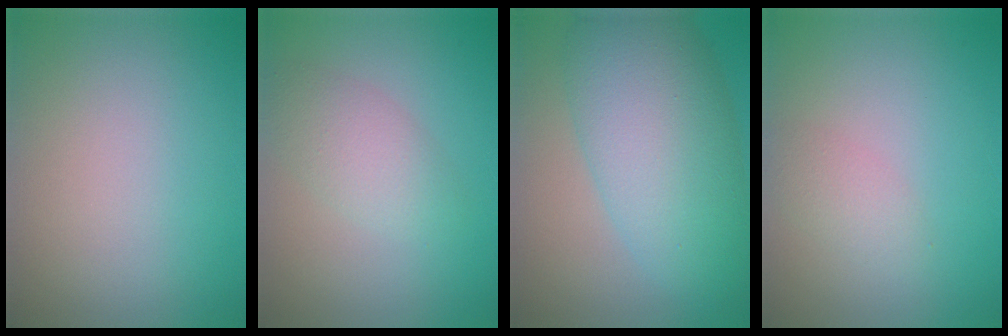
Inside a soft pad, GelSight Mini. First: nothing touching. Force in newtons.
{"total": 3.0, "press": 3.0, "slide": 0.0}
{"total": 10.0, "press": 10.0, "slide": 0.2}
{"total": 1.5, "press": 1.5, "slide": 0.1}